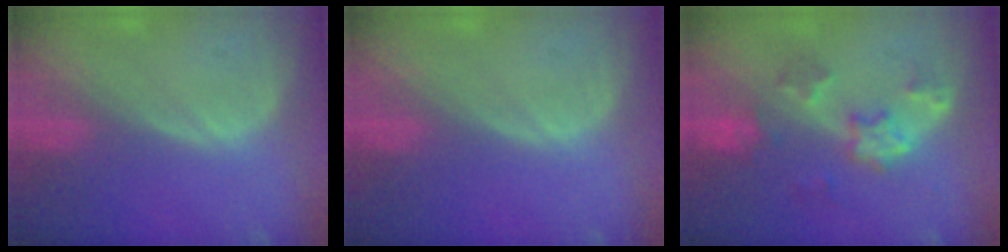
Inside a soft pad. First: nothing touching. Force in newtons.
{"total": 0.0}
{"total": 6.0, "press": 5.5, "slide": 2.6}